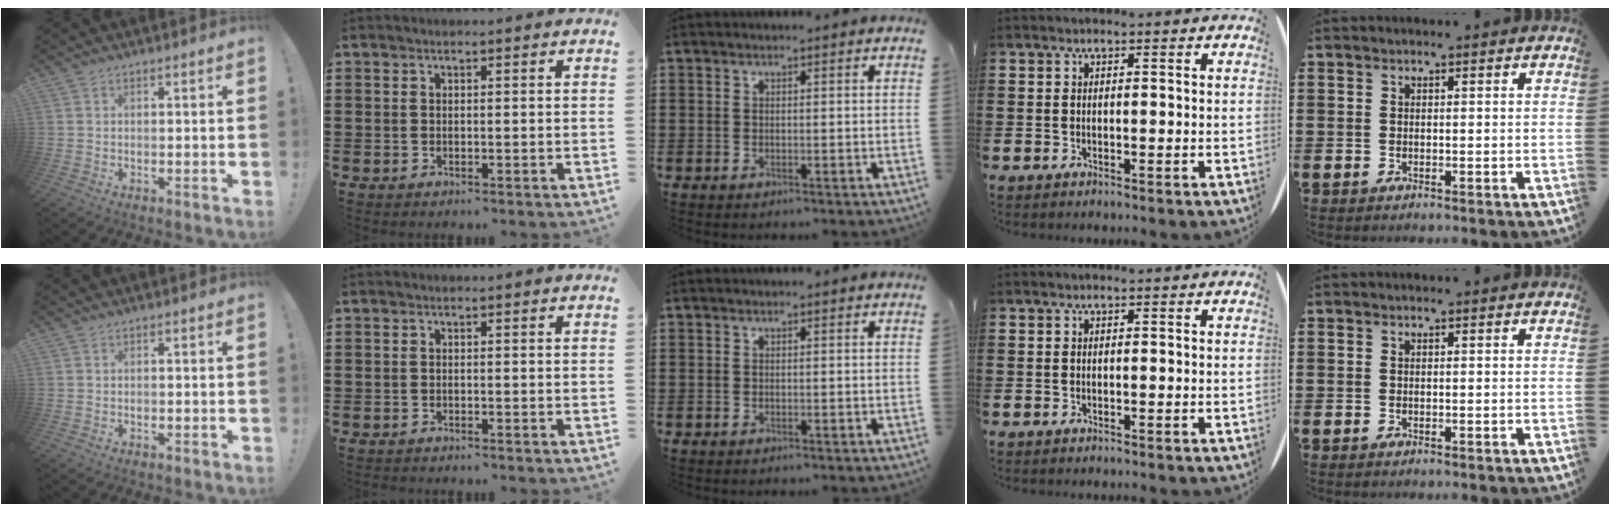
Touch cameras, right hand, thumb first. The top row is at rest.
{"thumb": {"total": 0.5, "force": [-0.3, 0.4, 0.2], "torque": [-0.003, 0.001, -0.006]}, "index": {"total": 0.5, "force": [-0.5, 0.0, 0.0], "torque": [-0.001, -0.002, -0.011]}}